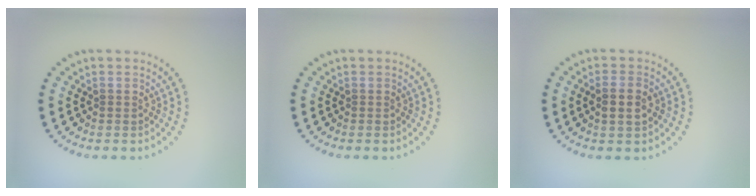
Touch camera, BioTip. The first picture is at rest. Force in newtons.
{"total": 0.0}
{"total": 2.5, "press": 2.4, "slide": 0.6}